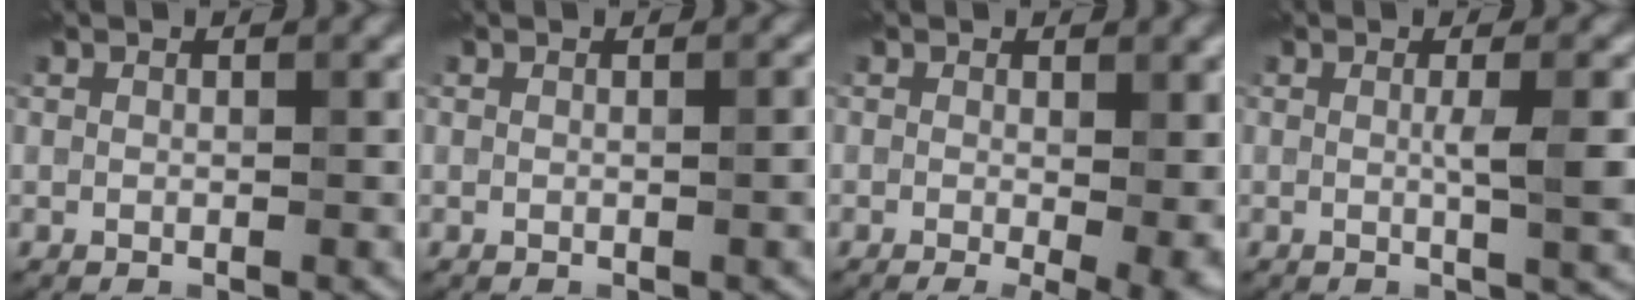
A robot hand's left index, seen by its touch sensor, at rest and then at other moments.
{"total": 1.1, "force": [0.0, 0.3, 1.0], "torque": [-0.010, 0.001, -0.006]}
{"total": 5.4, "force": [-1.1, 1.8, 4.9], "torque": [-0.045, -0.015, -0.006]}
{"total": 3.4, "force": [0.2, 0.7, 3.3], "torque": [-0.047, -0.002, 0.002]}